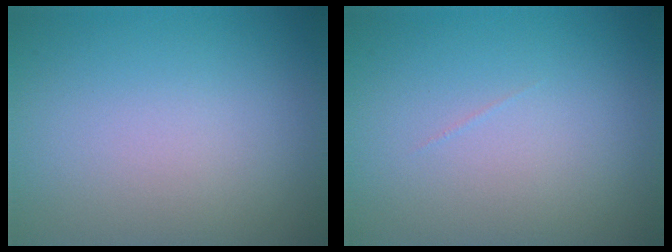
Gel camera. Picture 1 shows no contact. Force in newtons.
{"total": 0.0}